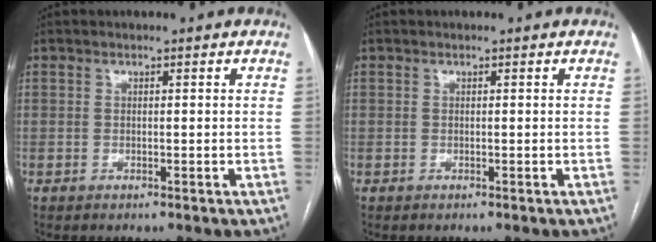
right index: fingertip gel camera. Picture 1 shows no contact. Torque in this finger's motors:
{"motor_torque": [0.00, 0.00, 0.00, 0.00]}